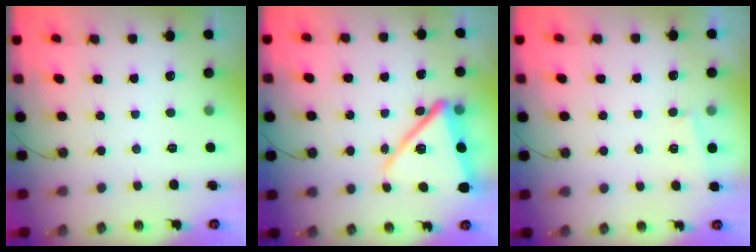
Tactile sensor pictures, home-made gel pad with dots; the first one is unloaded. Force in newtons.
{"total": 17.3, "press": 17.3, "slide": 1.4}
{"total": 1.6, "press": 1.0, "slide": 1.2}